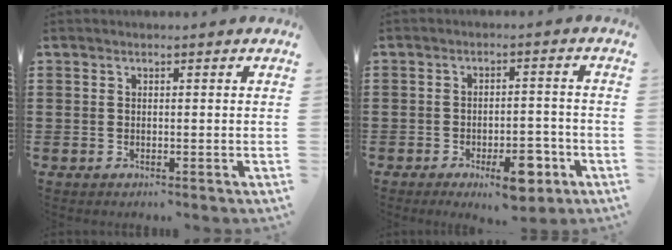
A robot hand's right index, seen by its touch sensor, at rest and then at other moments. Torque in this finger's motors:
{"motor_torque": [0.72, -0.66, 0.21, 0.11]}